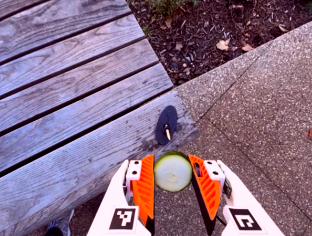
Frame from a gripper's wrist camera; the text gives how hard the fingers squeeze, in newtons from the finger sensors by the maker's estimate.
{"total": 7.4, "left": 7.3, "right": 7.5}